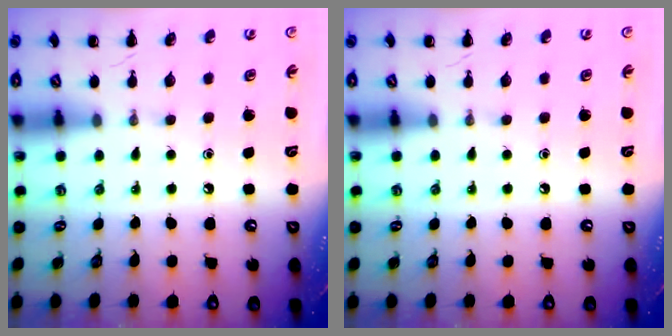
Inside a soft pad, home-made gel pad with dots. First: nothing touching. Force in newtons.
{"total": 0.0}